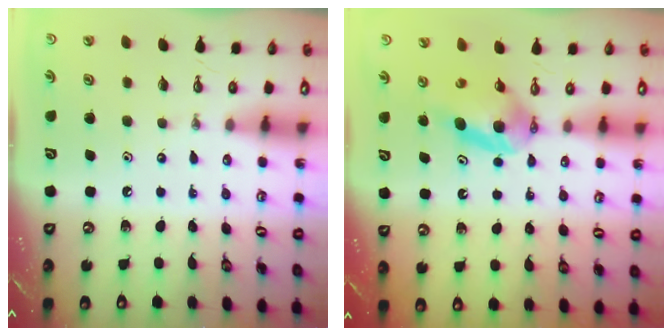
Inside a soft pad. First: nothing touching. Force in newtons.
{"total": 5.9, "press": 5.8, "slide": 1.0}